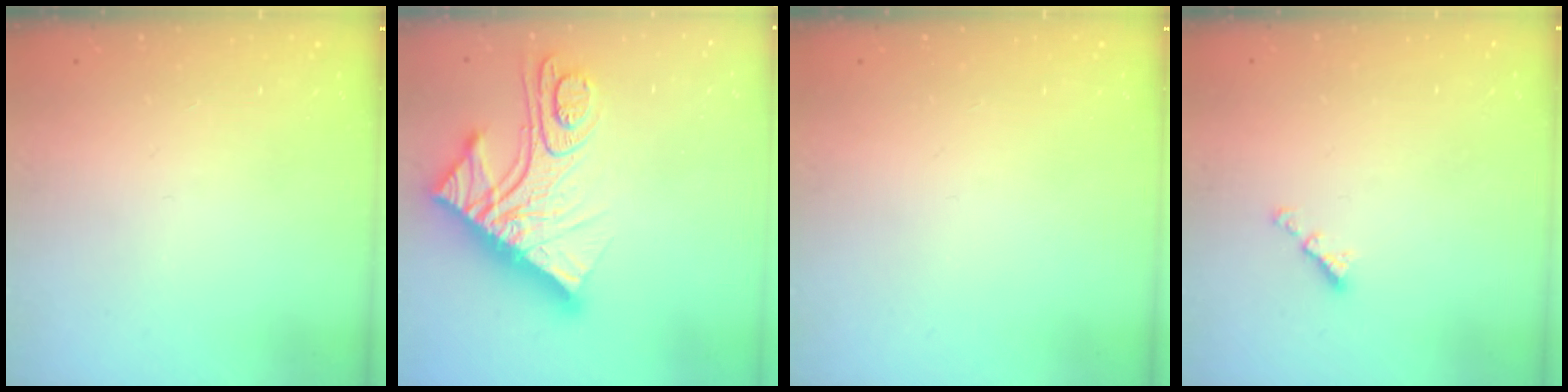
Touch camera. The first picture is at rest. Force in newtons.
{"total": 21.9, "press": 21.8, "slide": 1.9}
{"total": 0.0}
{"total": 2.1, "press": 2.1, "slide": 0.4}